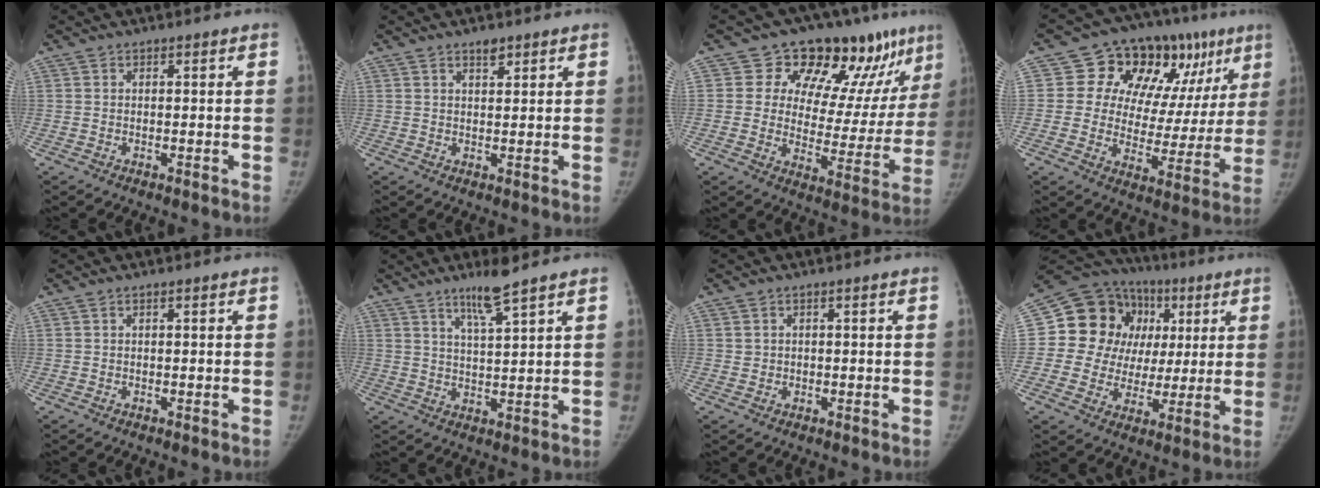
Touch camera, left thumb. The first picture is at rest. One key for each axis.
{"total": 2.3, "fx": 1.7, "fy": 0.9, "fz": 1.2, "tx": -0.013, "ty": -0.011, "tz": 0.027}
{"total": 17.5, "fx": 11.8, "fy": 8.2, "fz": 9.9, "tx": -0.069, "ty": -0.068, "tz": 0.156}
{"total": 20.5, "fx": 9.2, "fy": 12.5, "fz": 13.3, "tx": -0.117, "ty": 0.000, "tz": 0.131}
{"total": 0.0}
{"total": 6.0, "fx": 4.4, "fy": -0.1, "fz": 4.1, "tx": -0.073, "ty": -0.033, "tz": 0.083}
{"total": 1.0, "fx": 0.1, "fy": 1.0, "fz": 0.1, "tx": 0.006, "ty": 0.002, "tz": 0.000}
{"total": 19.5, "fx": 4.4, "fy": 16.5, "fz": 9.5, "tx": -0.106, "ty": 0.032, "tz": 0.078}